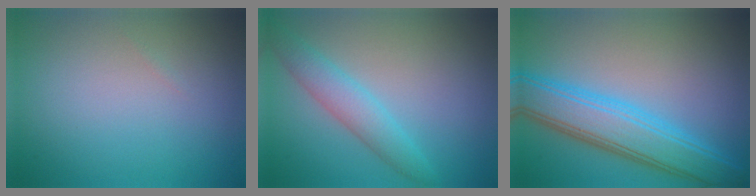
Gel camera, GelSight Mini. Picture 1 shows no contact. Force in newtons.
{"total": 3.1, "press": 3.1, "slide": 0.1}
{"total": 6.7, "press": 6.7, "slide": 0.4}